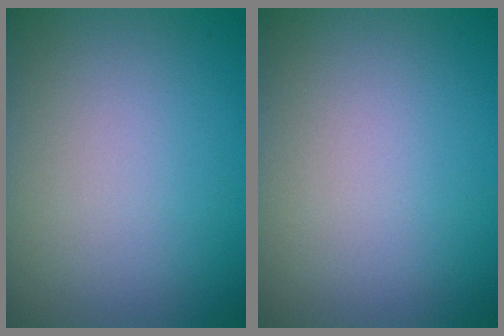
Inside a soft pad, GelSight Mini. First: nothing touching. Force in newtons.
{"total": 0.0}